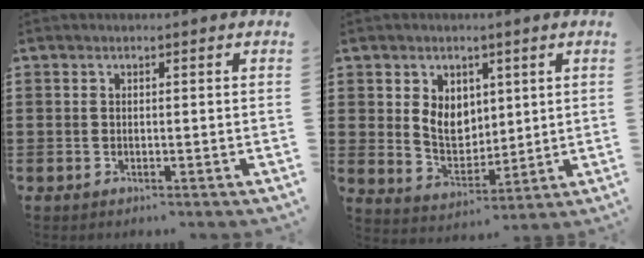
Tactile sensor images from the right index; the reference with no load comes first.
{"total": 6.2, "force": [1.8, 5.0, 3.3], "torque": [-0.063, 0.008, 0.031]}